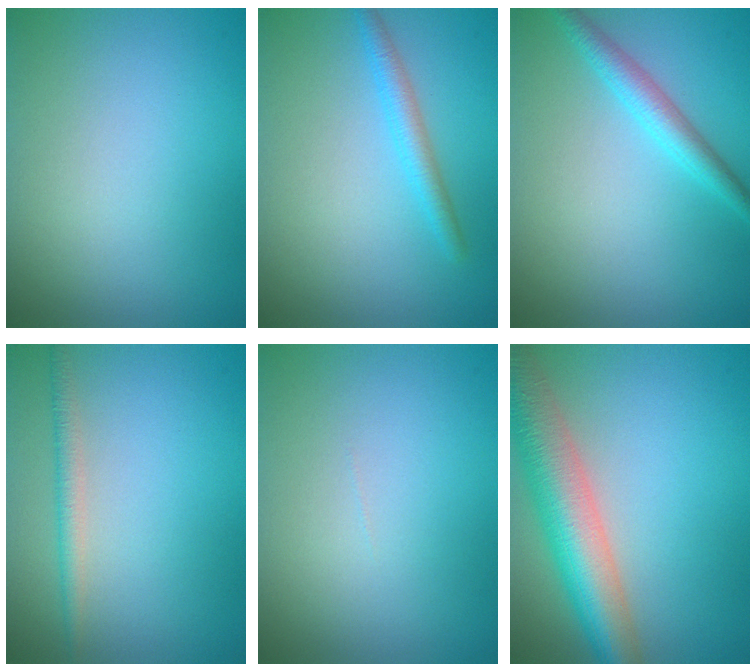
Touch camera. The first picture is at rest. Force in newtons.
{"total": 2.0, "press": 2.0, "slide": 0.1}
{"total": 2.6, "press": 2.6, "slide": 0.1}
{"total": 1.7, "press": 1.7, "slide": 0.1}
{"total": 0.0}
{"total": 8.1, "press": 8.1, "slide": 0.6}